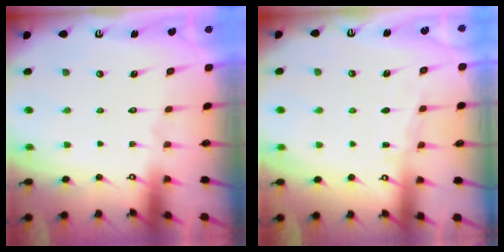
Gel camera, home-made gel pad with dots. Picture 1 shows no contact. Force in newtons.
{"total": 4.2, "press": 4.2, "slide": 0.5}